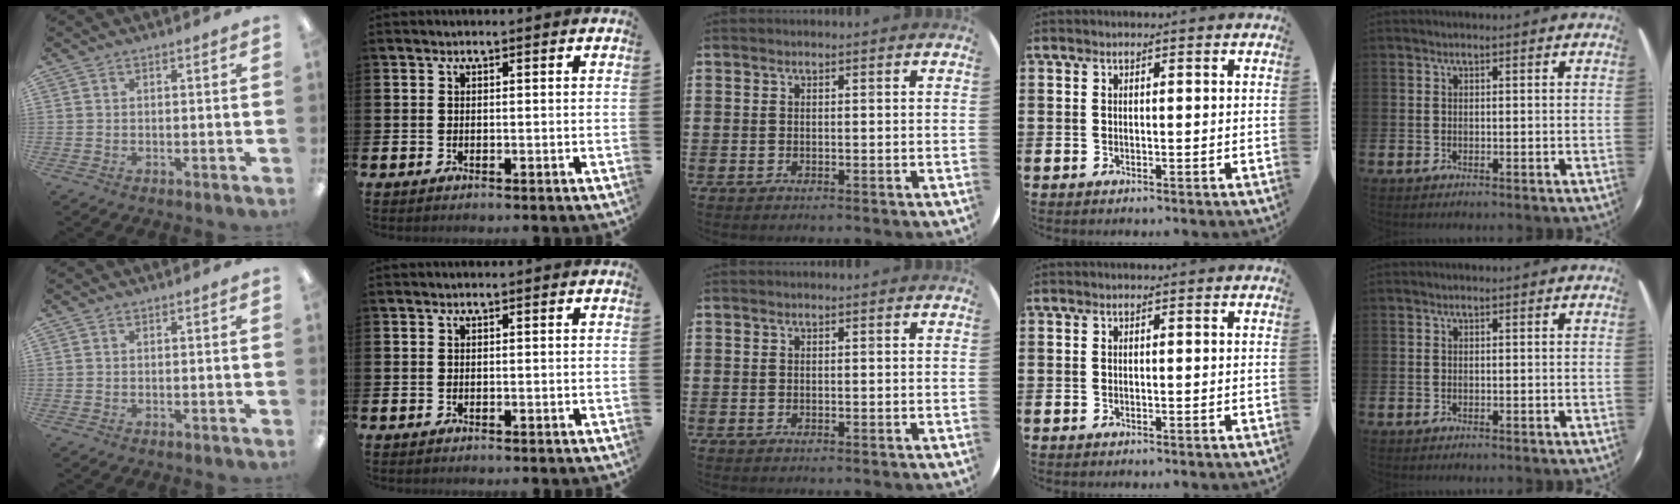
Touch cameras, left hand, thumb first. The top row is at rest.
{}